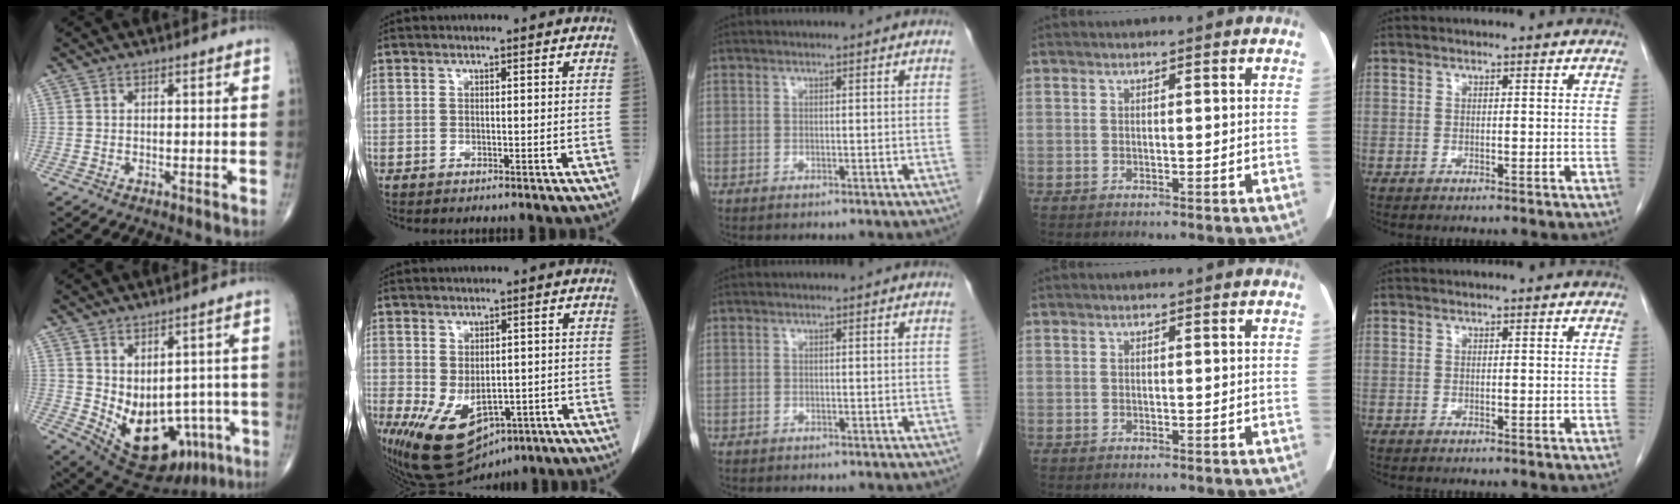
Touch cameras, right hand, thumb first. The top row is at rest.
{"thumb": {"total": 17.2, "force": [-4.6, 11.2, 12.1], "torque": [-0.159, 0.004, -0.034]}, "index": {"total": 12.9, "force": [-5.9, 8.0, 8.2], "torque": [-0.151, -0.016, -0.073]}}